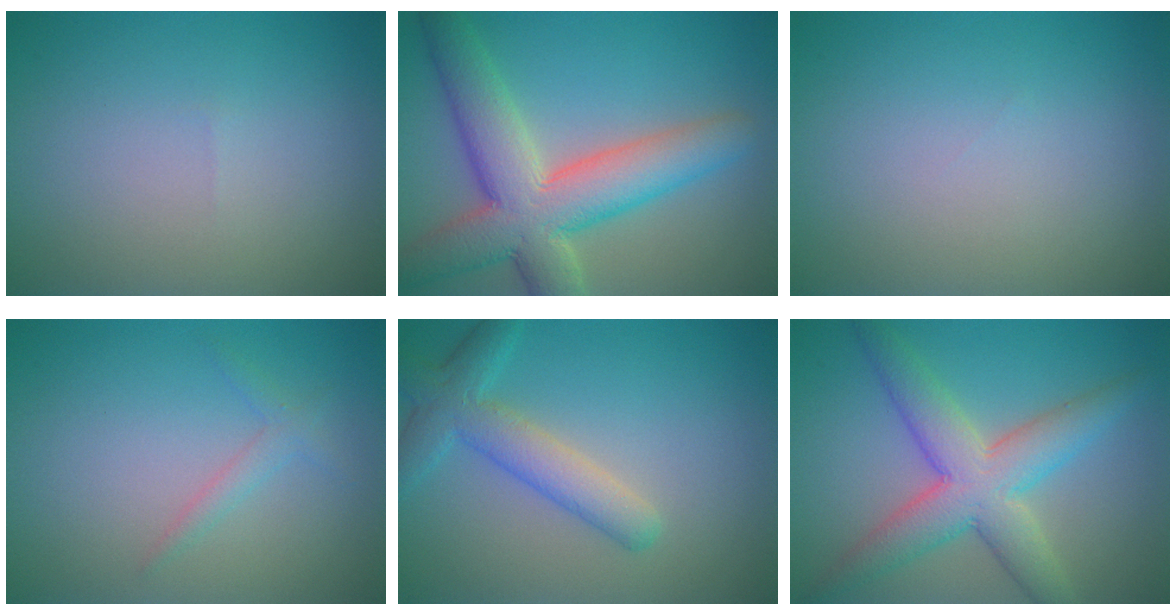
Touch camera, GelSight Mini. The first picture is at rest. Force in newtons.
{"total": 9.3, "press": 9.3, "slide": 0.8}
{"total": 0.0}
{"total": 1.3, "press": 1.3, "slide": 0.1}
{"total": 4.2, "press": 4.2, "slide": 0.1}
{"total": 6.6, "press": 6.6, "slide": 0.1}